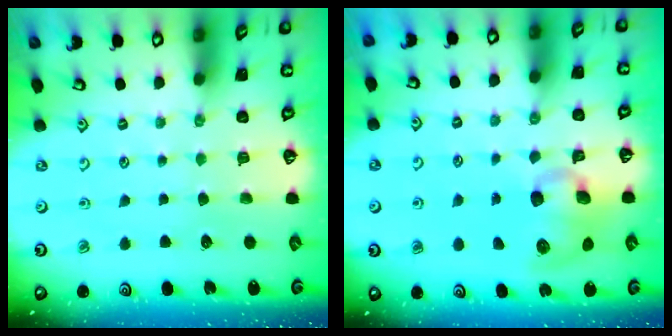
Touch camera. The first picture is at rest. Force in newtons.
{"total": 11.3, "press": 11.2, "slide": 1.2}